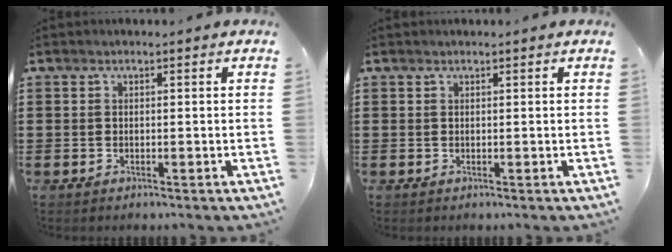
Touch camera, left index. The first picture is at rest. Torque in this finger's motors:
{"motor_torque": [-0.47, 0.47, -0.66, -0.01]}